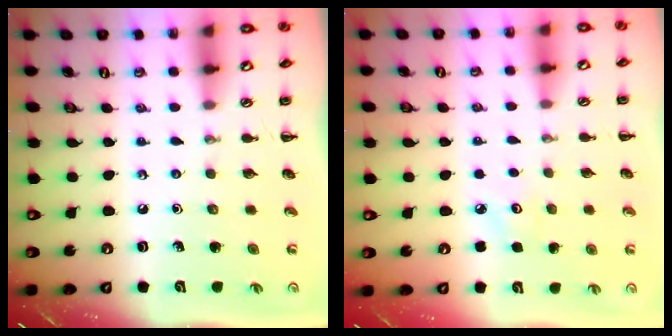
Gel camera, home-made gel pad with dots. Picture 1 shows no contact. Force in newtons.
{"total": 2.4, "press": 2.3, "slide": 0.6}